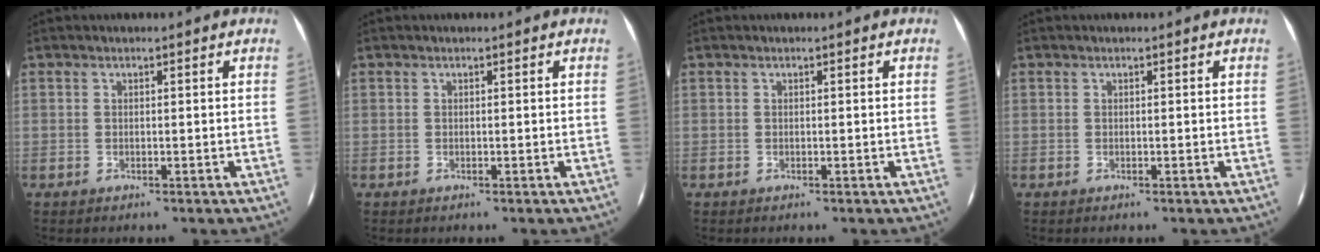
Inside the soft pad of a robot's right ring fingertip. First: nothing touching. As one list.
[{"total": 0.0}, {"total": 0.0}, {"total": 0.0}]